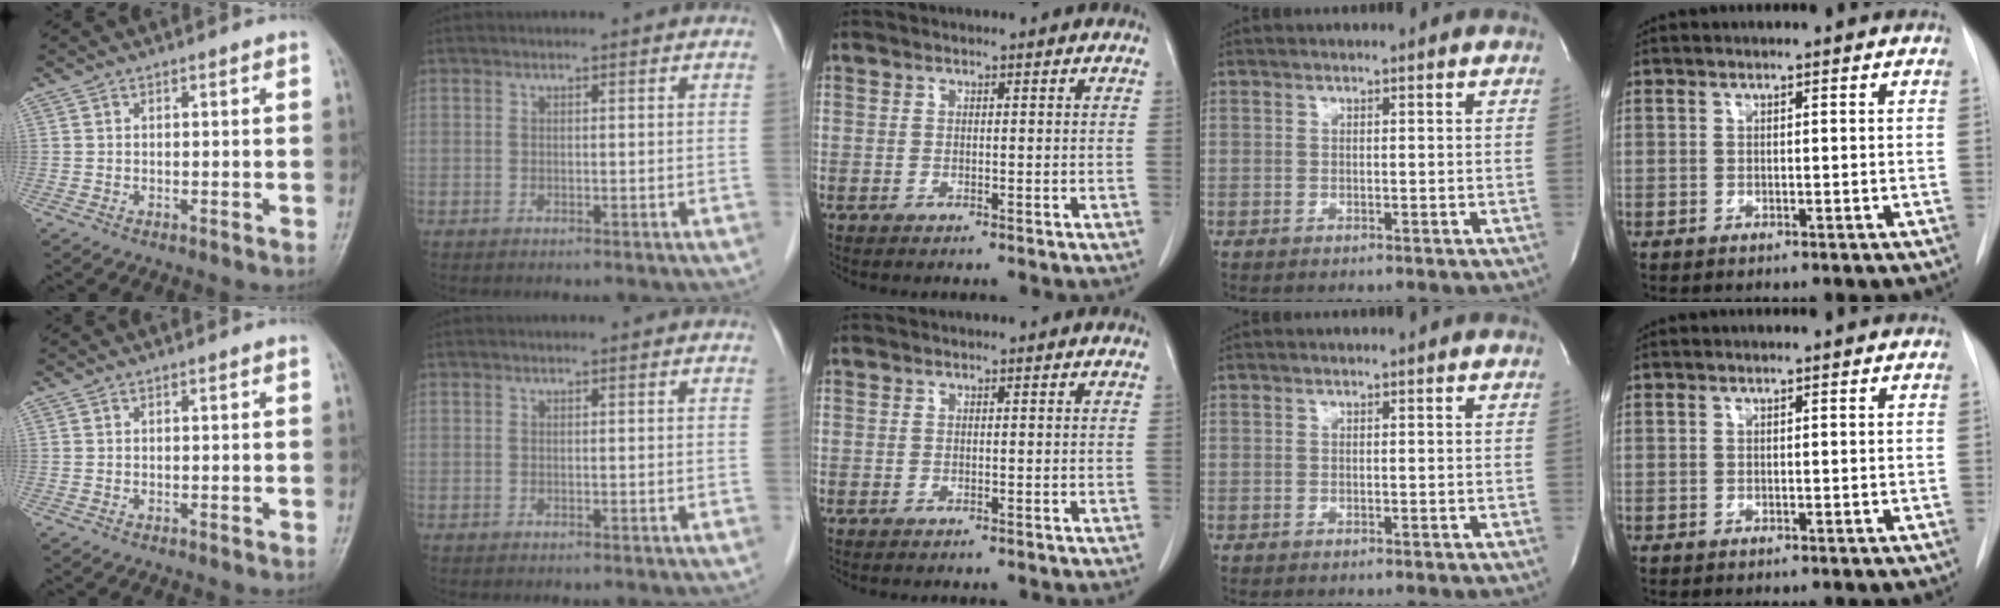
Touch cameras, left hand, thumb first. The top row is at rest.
{}